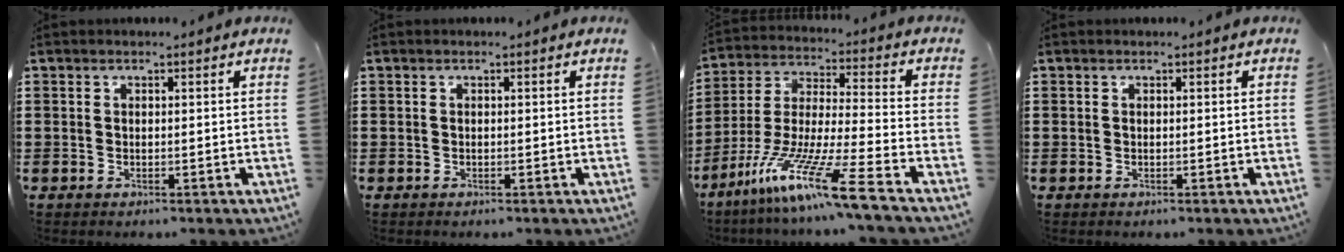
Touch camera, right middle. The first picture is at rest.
{"total": 0.0}
{"total": 13.2, "force": [-9.6, -0.7, 9.1], "torque": [-0.189, -0.008, -0.188]}
{"total": 0.0}